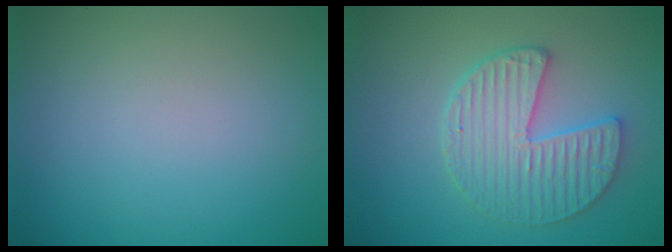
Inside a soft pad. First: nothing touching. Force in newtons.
{"total": 4.5, "press": 4.1, "slide": 2.0}